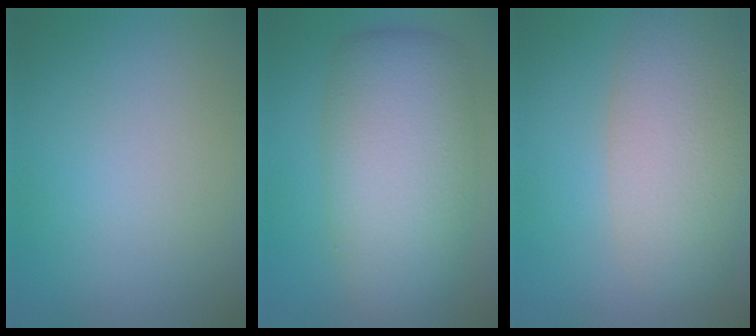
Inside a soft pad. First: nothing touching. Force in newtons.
{"total": 9.7, "press": 9.7, "slide": 0.5}
{"total": 7.6, "press": 7.6, "slide": 0.4}